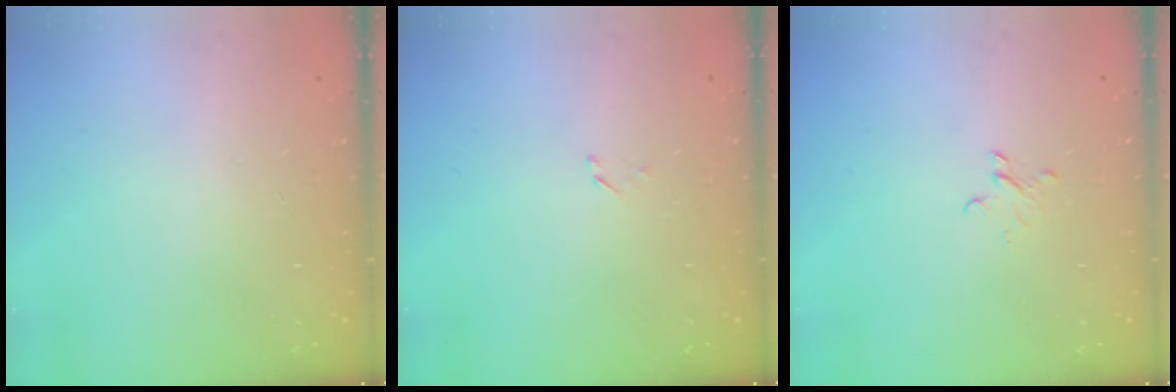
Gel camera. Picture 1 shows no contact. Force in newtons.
{"total": 1.4, "press": 1.4, "slide": 0.2}
{"total": 2.6, "press": 2.6, "slide": 0.2}